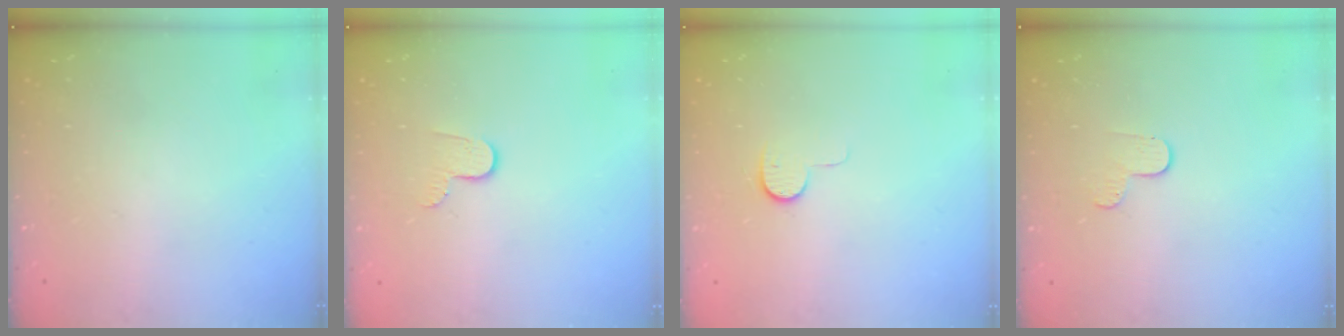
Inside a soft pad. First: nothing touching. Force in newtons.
{"total": 4.6, "press": 4.6, "slide": 0.5}
{"total": 6.8, "press": 6.8, "slide": 0.6}
{"total": 3.9, "press": 3.9, "slide": 0.4}